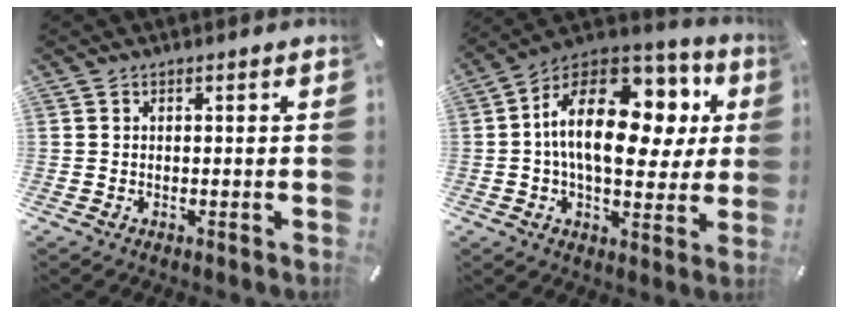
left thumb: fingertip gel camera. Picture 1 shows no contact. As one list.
[{"total": 21.2, "force": [4.5, 12.3, 16.7], "torque": [-0.292, -0.014, 0.075]}]